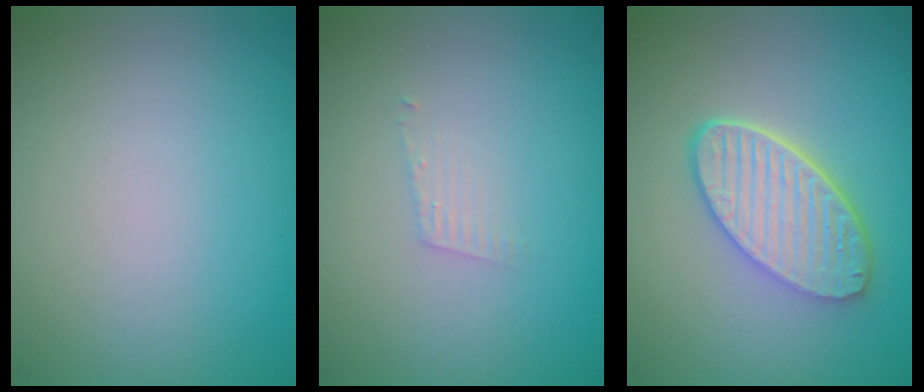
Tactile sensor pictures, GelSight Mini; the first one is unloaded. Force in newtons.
{"total": 0.9, "press": 0.9, "slide": 0.1}
{"total": 5.7, "press": 4.5, "slide": 3.5}